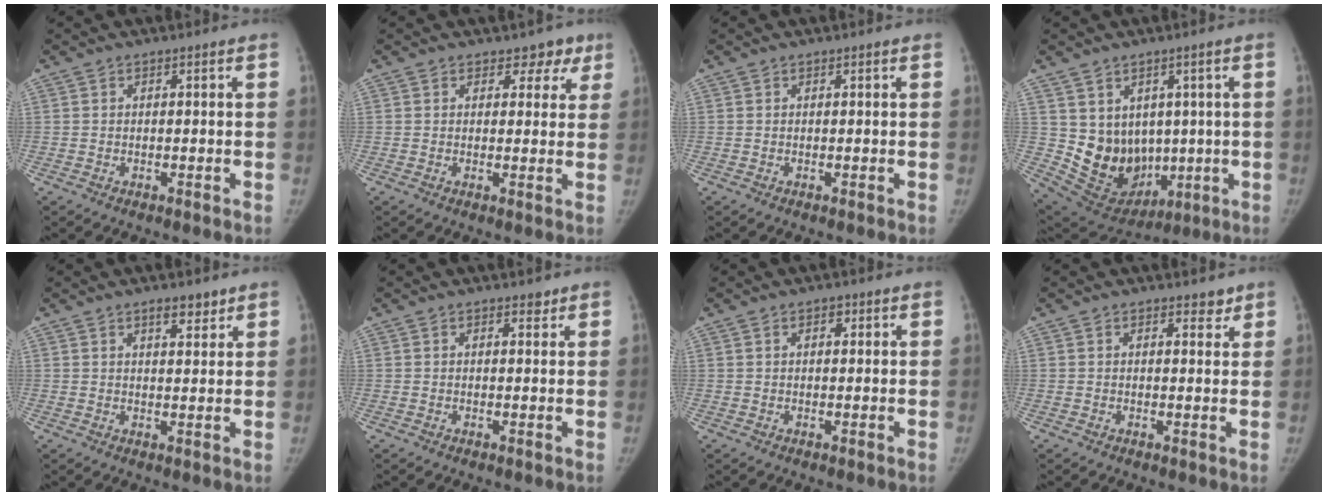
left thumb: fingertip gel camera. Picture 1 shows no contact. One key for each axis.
{"total": 4.2, "fx": 2.9, "fy": 2.9, "fz": 1.2, "tx": 0.021, "ty": -0.012, "tz": 0.030}
{"total": 0.0}
{"total": 12.8, "fx": 1.2, "fy": 10.6, "fz": 7.1, "tx": -0.078, "ty": -0.013, "tz": 0.063}
{"total": 3.8, "fx": 2.6, "fy": 1.4, "fz": 2.2, "tx": -0.019, "ty": -0.016, "tz": 0.039}
{"total": 1.3, "fx": 1.0, "fy": 0.6, "fz": 0.5, "tx": 0.001, "ty": -0.006, "tz": 0.010}
{"total": 1.8, "fx": 0.9, "fy": 1.1, "fz": 1.2, "tx": -0.011, "ty": -0.001, "tz": 0.012}
{"total": 2.0, "fx": 1.6, "fy": 1.0, "fz": 0.7, "tx": 0.006, "ty": -0.009, "tz": 0.017}